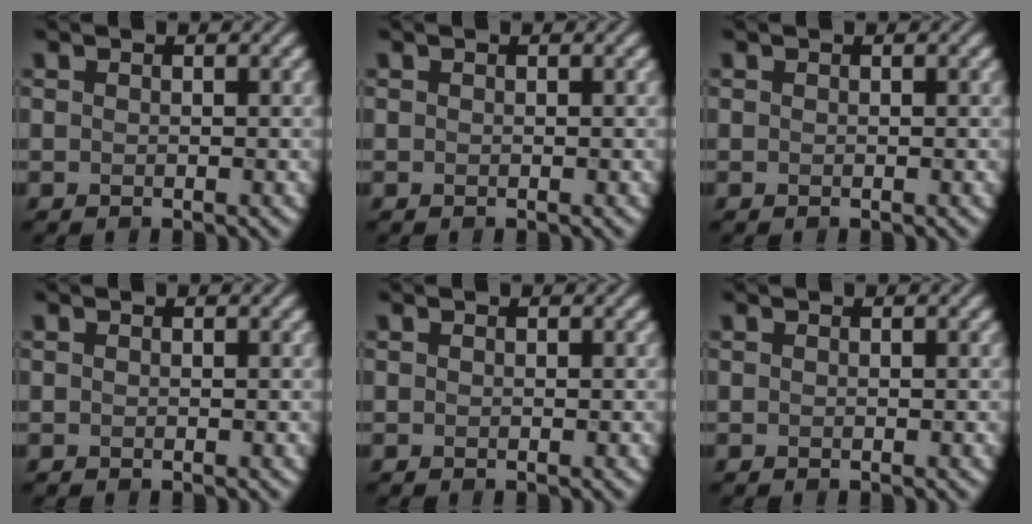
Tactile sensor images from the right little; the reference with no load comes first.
{"total": 0.0}
{"total": 0.0}
{"total": 0.0}
{"total": 0.0}
{"total": 0.0}